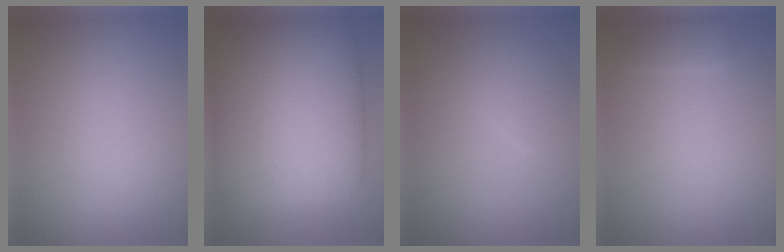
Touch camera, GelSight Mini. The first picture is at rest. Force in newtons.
{"total": 14.1, "press": 14.1, "slide": 0.2}
{"total": 2.0, "press": 2.0, "slide": 0.0}
{"total": 1.1, "press": 1.1, "slide": 0.1}